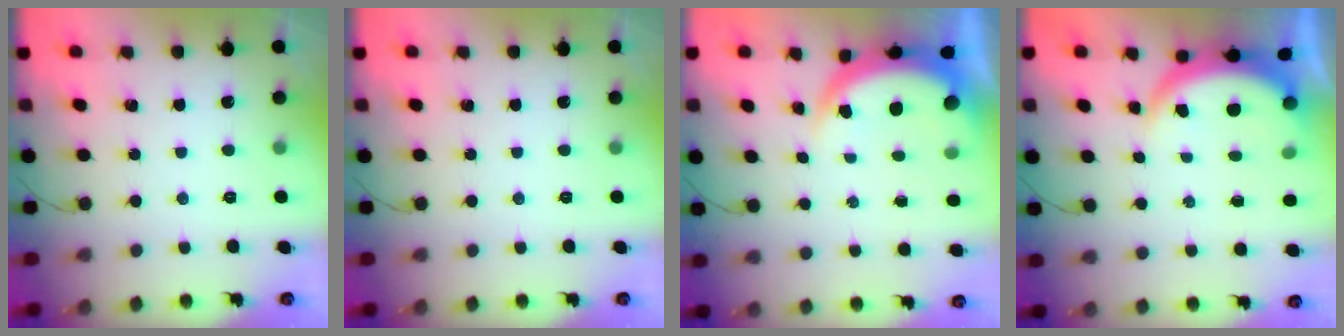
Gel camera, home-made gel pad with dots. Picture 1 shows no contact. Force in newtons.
{"total": 0.0}
{"total": 5.2, "press": 5.1, "slide": 0.8}
{"total": 7.3, "press": 7.3, "slide": 0.7}